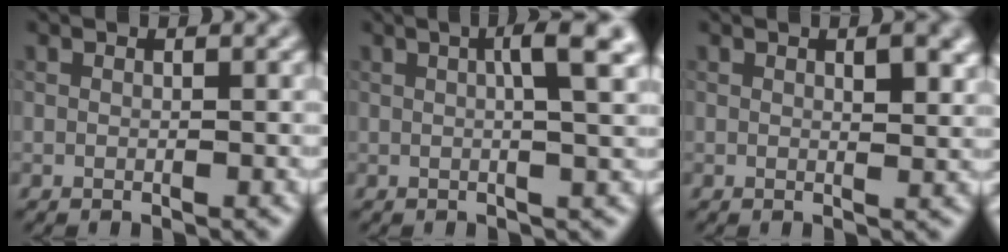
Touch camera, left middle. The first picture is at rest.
{"total": 4.9, "force": [1.3, 0.9, 4.7], "torque": [-0.063, 0.011, 0.018]}
{"total": 2.6, "force": [1.1, 0.9, 2.2], "torque": [-0.027, -0.002, 0.019]}